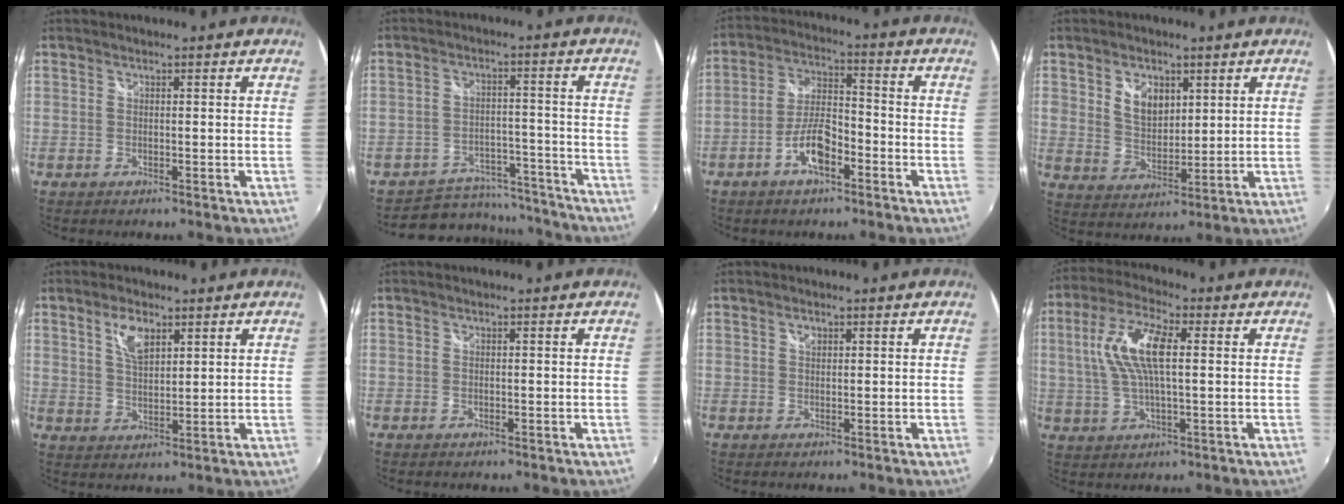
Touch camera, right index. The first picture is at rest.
{"total": 12.5, "force": [-10.8, 6.0, 1.5], "torque": [-0.040, 0.037, -0.137]}
{"total": 8.0, "force": [-4.2, 3.1, 6.1], "torque": [-0.129, 0.010, -0.074]}
{"total": 6.9, "force": [2.9, 4.7, 4.2], "torque": [-0.071, 0.003, 0.058]}
{"total": 5.6, "force": [2.9, 2.5, 4.0], "torque": [-0.071, 0.005, 0.055]}
{"total": 0.0}
{"total": 0.9, "force": [0.4, 0.7, 0.5], "torque": [-0.007, 0.003, 0.007]}
{"total": 11.2, "force": [1.9, 4.1, 10.3], "torque": [-0.208, 0.013, 0.035]}